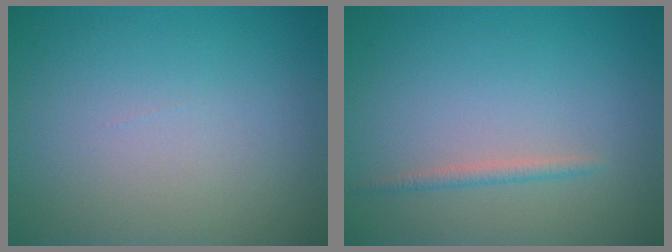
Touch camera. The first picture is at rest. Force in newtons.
{"total": 1.1, "press": 1.1, "slide": 0.0}